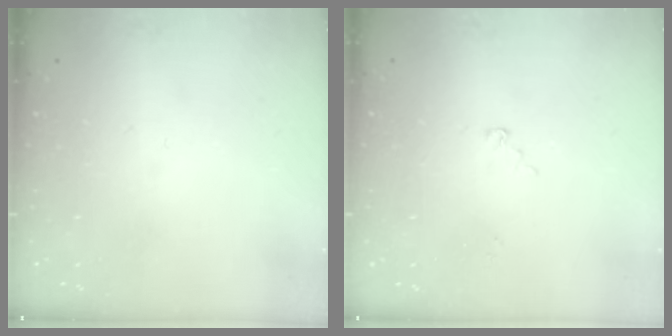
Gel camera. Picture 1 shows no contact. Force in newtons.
{"total": 2.1, "press": 2.1, "slide": 0.2}